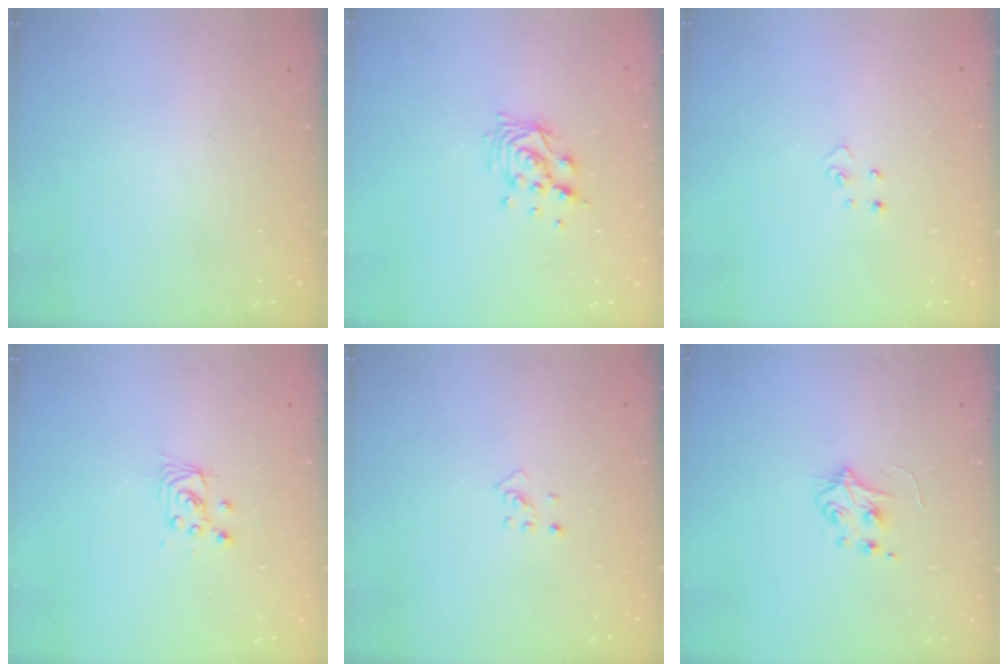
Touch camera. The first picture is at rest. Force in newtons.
{"total": 9.3, "press": 9.3, "slide": 0.4}
{"total": 3.7, "press": 3.7, "slide": 0.3}
{"total": 2.7, "press": 2.7, "slide": 0.2}
{"total": 2.7, "press": 2.6, "slide": 0.6}
{"total": 4.9, "press": 4.8, "slide": 0.5}